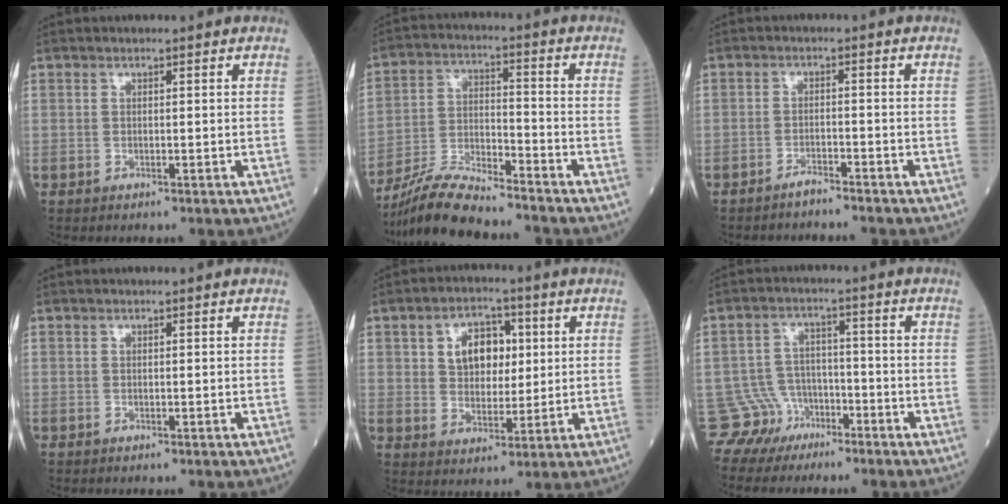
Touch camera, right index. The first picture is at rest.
{"total": 11.4, "force": [-10.5, 0.8, 4.3], "torque": [-0.083, -0.011, -0.198]}
{"total": 2.4, "force": [-2.3, -0.1, 0.4], "torque": [-0.005, -0.004, -0.037]}
{"total": 0.0}
{"total": 7.6, "force": [2.1, 4.9, 5.5], "torque": [-0.089, 0.016, 0.038]}
{"total": 5.4, "force": [-4.1, 3.4, -1.2], "torque": [0.022, 0.014, -0.078]}